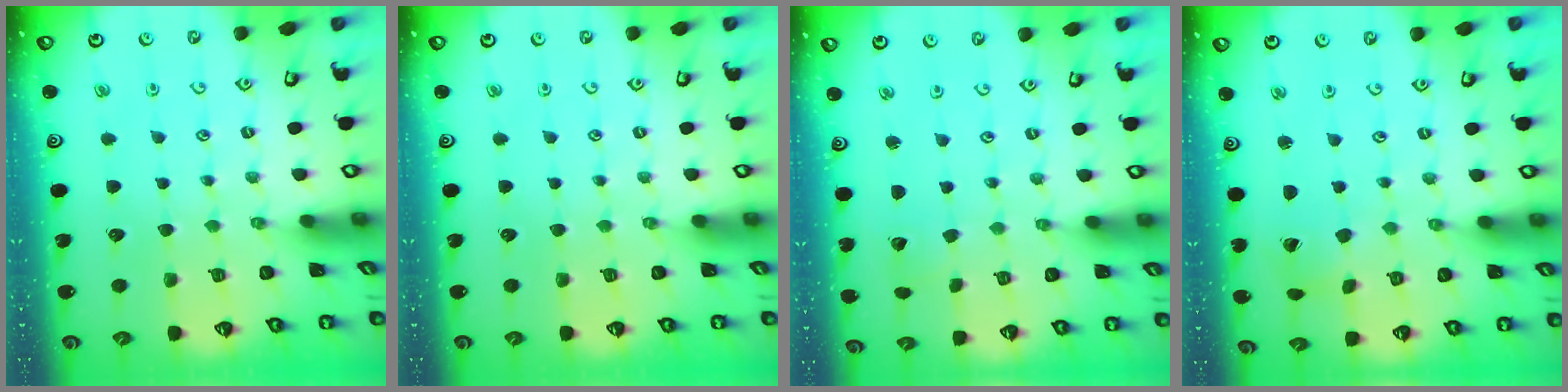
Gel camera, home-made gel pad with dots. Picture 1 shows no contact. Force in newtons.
{"total": 0.0}
{"total": 2.3, "press": 2.3, "slide": 0.2}
{"total": 1.8, "press": 1.8, "slide": 0.2}